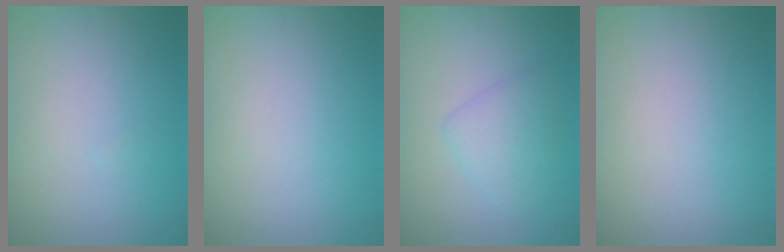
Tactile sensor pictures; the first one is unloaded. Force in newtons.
{"total": 0.0}
{"total": 2.5, "press": 2.5, "slide": 0.1}
{"total": 0.0}